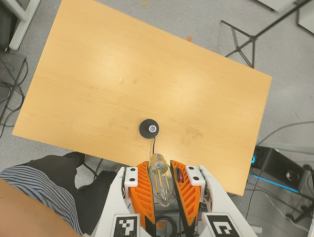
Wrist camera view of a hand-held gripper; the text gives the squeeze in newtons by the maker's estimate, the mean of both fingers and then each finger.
{"total": 20.3, "left": 21.6, "right": 19.1}